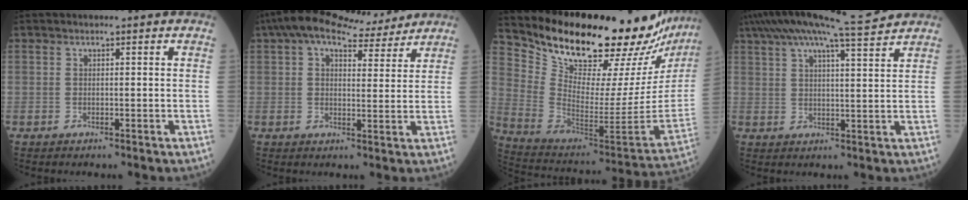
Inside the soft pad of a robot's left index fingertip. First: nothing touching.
{"total": 11.9, "force": [9.9, 3.2, 5.7], "torque": [-0.095, 0.034, 0.142]}
{"total": 28.9, "force": [25.9, 4.5, 12.0], "torque": [-0.210, -0.117, 0.364]}
{"total": 14.2, "force": [12.7, -1.0, 6.4], "torque": [-0.119, -0.004, 0.195]}